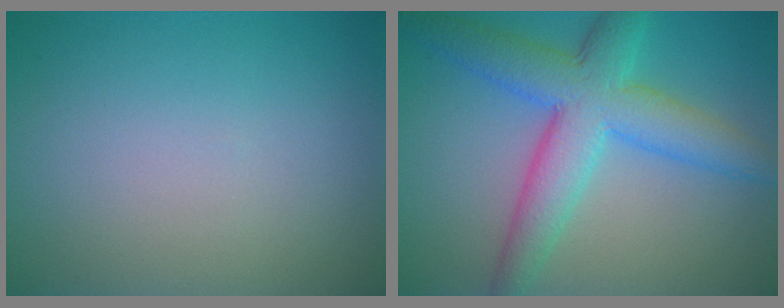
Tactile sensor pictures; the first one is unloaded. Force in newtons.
{"total": 7.3, "press": 7.3, "slide": 0.2}